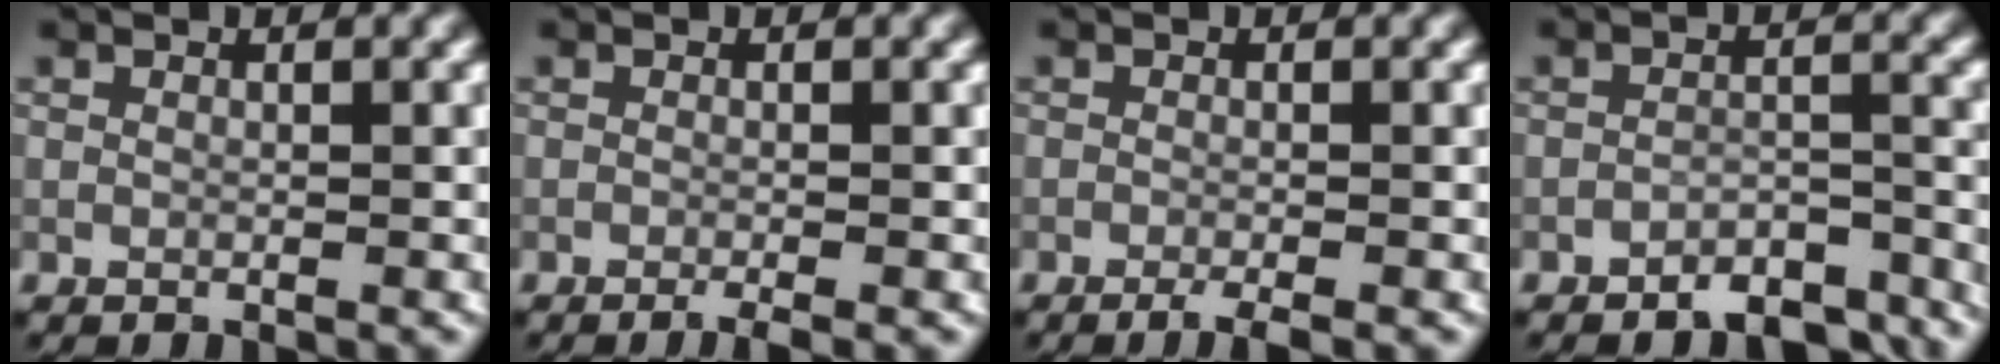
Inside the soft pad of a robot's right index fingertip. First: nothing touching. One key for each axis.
{"total": 1.5, "fx": -0.8, "fy": 0.3, "fz": 1.2, "tx": -0.013, "ty": -0.006, "tz": -0.017}
{"total": 2.0, "fx": -1.3, "fy": 0.3, "fz": 1.5, "tx": -0.019, "ty": -0.005, "tz": -0.027}
{"total": 4.6, "fx": -4.0, "fy": 1.5, "fz": 1.9, "tx": -0.024, "ty": 0.001, "tz": -0.059}